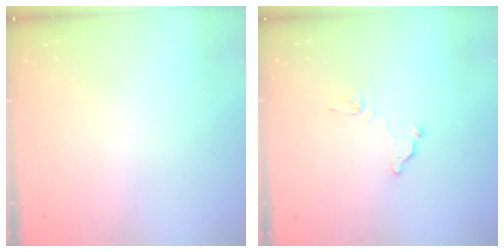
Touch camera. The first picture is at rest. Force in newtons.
{"total": 9.0, "press": 9.0, "slide": 0.5}